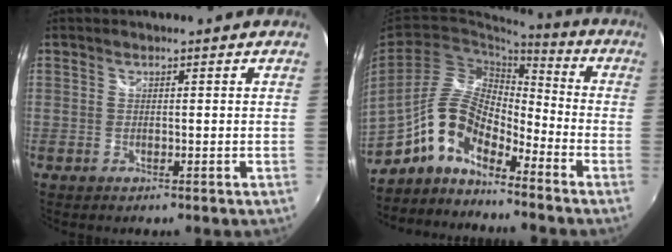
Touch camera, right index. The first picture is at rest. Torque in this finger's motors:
{"motor_torque": [1.03, -1.11, 0.66, 0.09]}